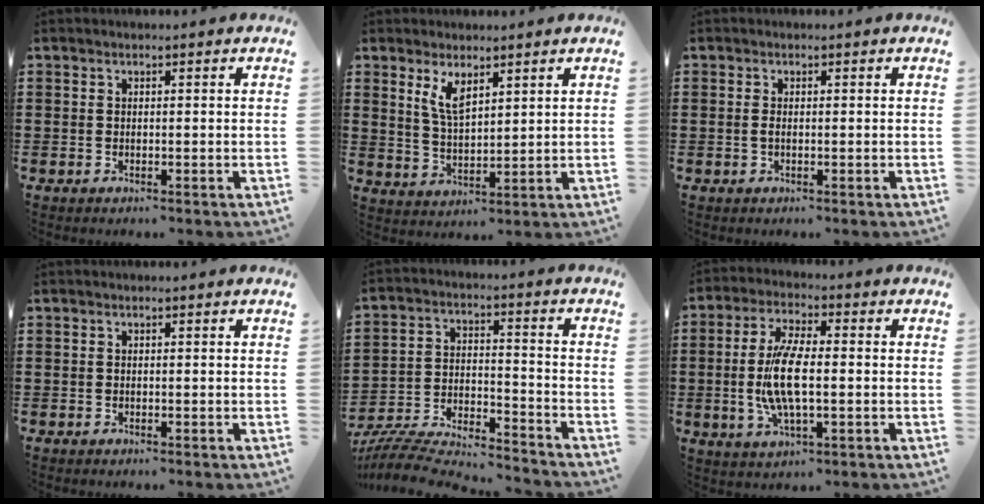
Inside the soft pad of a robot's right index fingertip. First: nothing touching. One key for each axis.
{"total": 4.9, "fx": 2.9, "fy": 1.9, "fz": 3.4, "tx": -0.075, "ty": -0.001, "tz": 0.053}
{"total": 0.8, "fx": -0.1, "fy": 0.2, "fz": 0.8, "tx": -0.016, "ty": -0.002, "tz": -0.002}
{"total": 0.0}
{"total": 6.7, "fx": -6.5, "fy": 0.5, "fz": 1.6, "tx": -0.040, "ty": -0.004, "tz": -0.133}
{"total": 9.3, "fx": -0.9, "fy": 3.3, "fz": 8.6, "tx": -0.192, "ty": -0.008, "tz": -0.024}